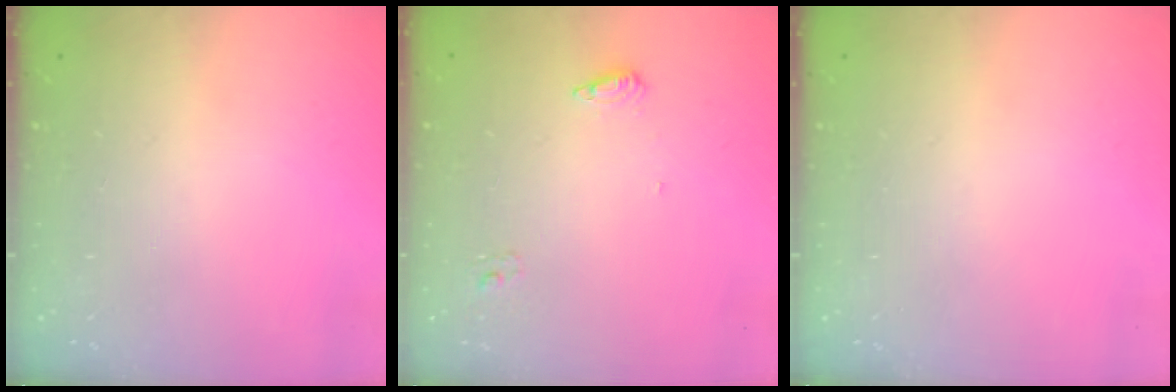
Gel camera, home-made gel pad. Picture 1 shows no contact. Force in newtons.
{"total": 7.0, "press": 7.0, "slide": 0.5}
{"total": 0.0}